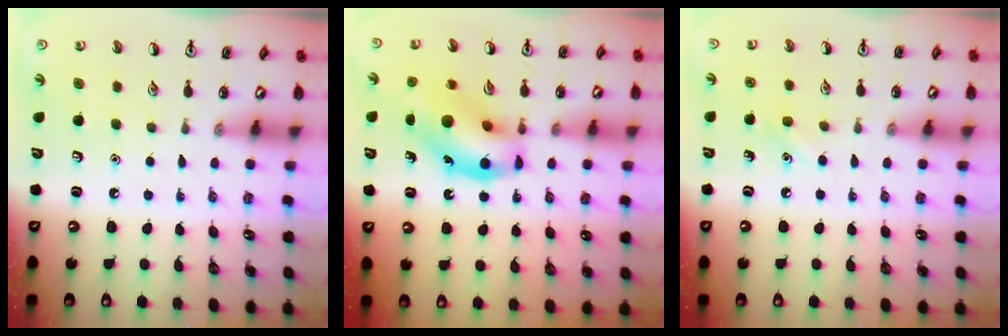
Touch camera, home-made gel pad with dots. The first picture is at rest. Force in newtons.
{"total": 15.9, "press": 15.6, "slide": 2.6}
{"total": 5.9, "press": 5.6, "slide": 1.8}